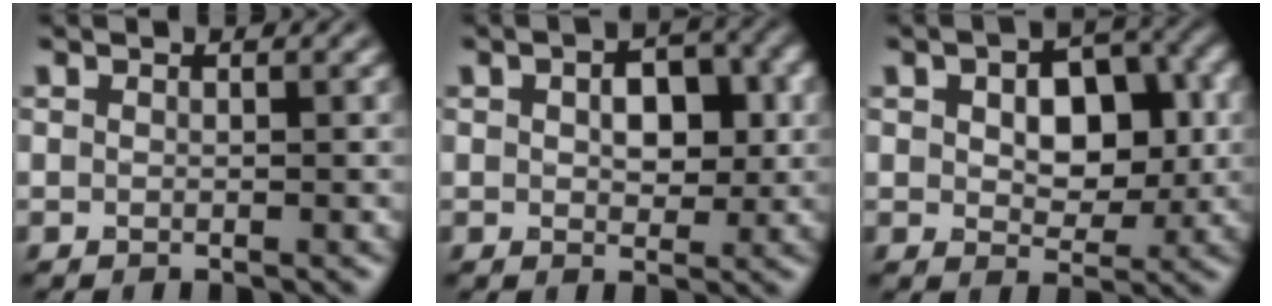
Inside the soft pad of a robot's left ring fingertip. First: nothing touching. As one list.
[{"total": 4.4, "force": [0.6, 2.7, 3.4], "torque": [-0.053, 0.003, 0.006]}, {"total": 7.3, "force": [0.8, 4.4, 5.7], "torque": [-0.085, 0.003, 0.014]}]